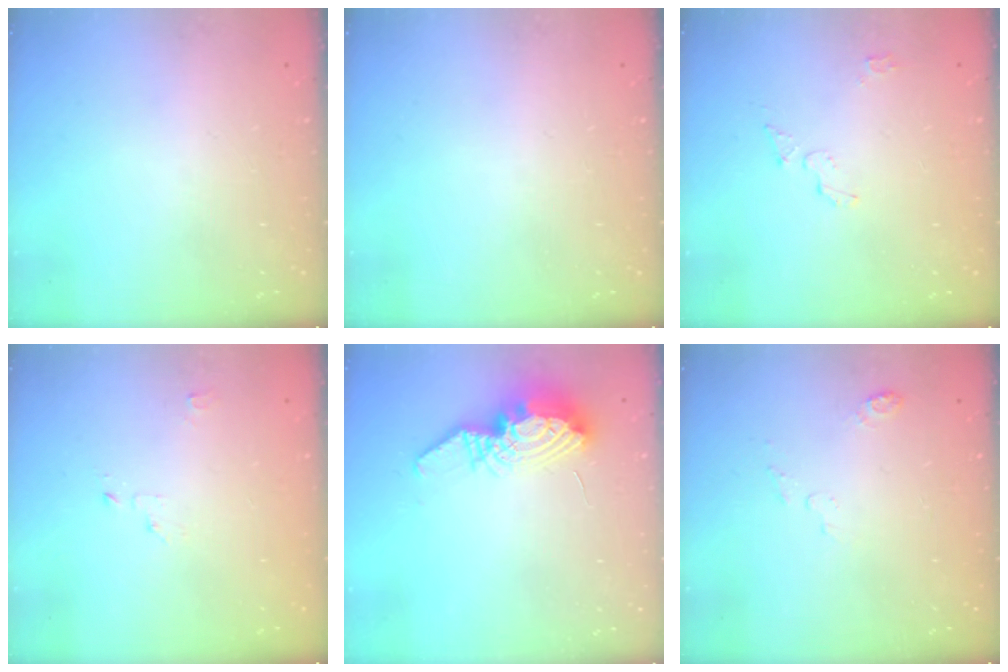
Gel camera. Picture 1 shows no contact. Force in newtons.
{"total": 0.0}
{"total": 4.6, "press": 4.6, "slide": 0.4}
{"total": 2.1, "press": 2.1, "slide": 0.2}
{"total": 10.2, "press": 10.1, "slide": 0.8}
{"total": 4.1, "press": 4.0, "slide": 0.8}